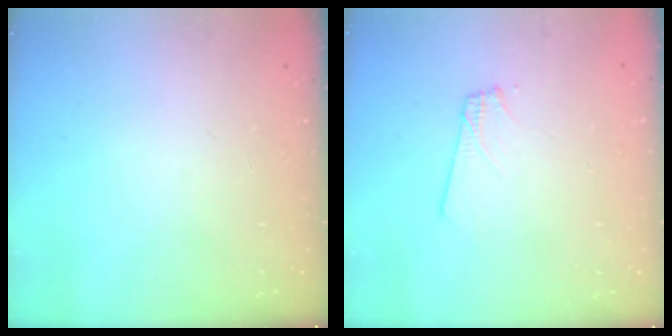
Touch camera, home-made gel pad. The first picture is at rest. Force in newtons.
{"total": 1.8, "press": 1.8, "slide": 0.1}